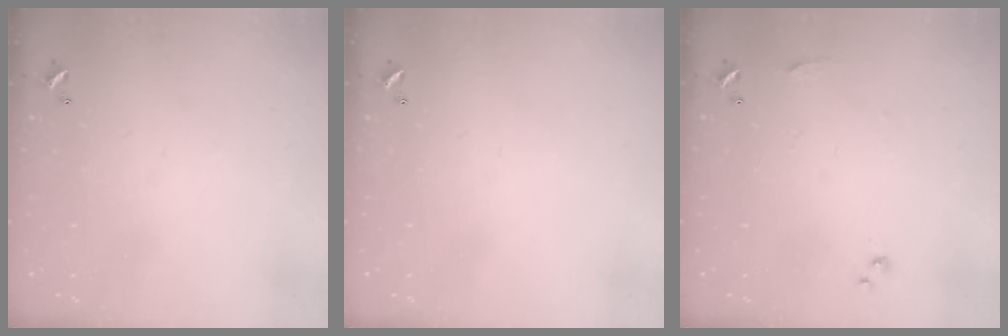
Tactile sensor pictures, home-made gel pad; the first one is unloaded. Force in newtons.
{"total": 0.0}
{"total": 5.1, "press": 5.0, "slide": 0.7}